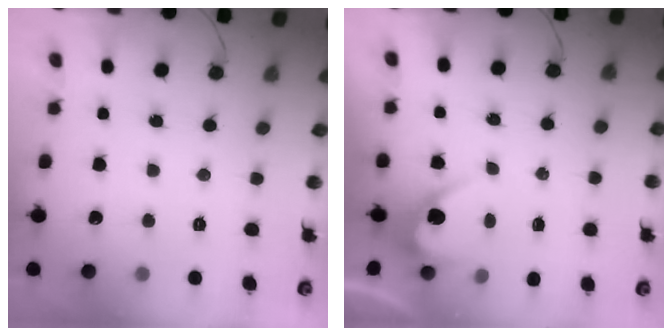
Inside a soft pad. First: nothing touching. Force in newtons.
{"total": 2.8, "press": 2.8, "slide": 0.2}